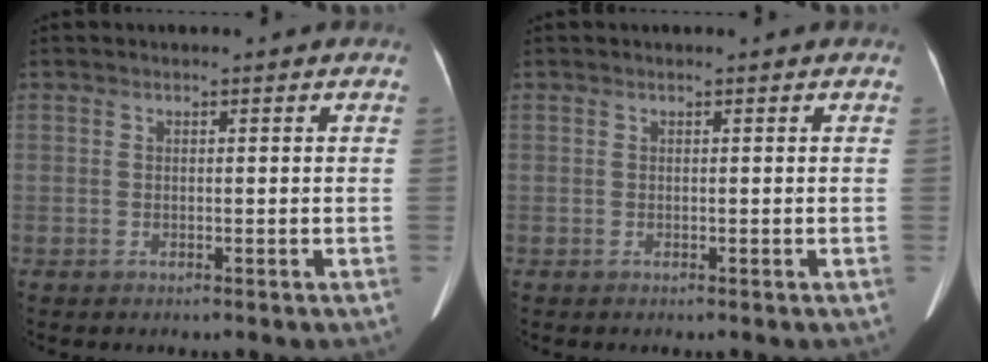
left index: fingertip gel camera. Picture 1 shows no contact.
{"total": 0.0}